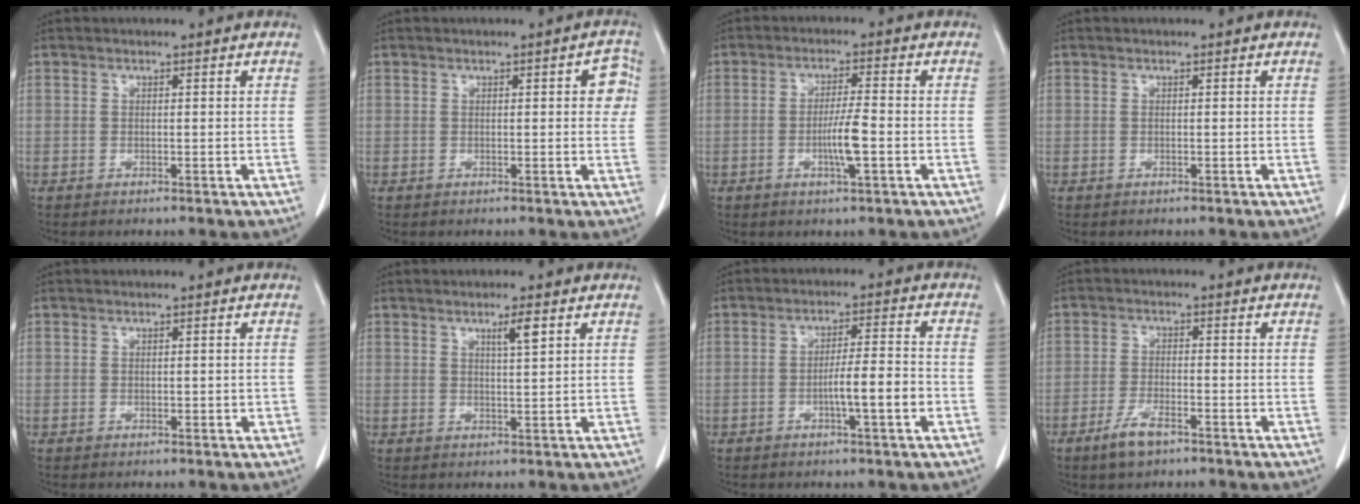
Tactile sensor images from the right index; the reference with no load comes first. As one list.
[{"total": 2.7, "force": [0.7, 1.2, 2.3], "torque": [-0.015, 0.004, 0.003]}, {"total": 5.0, "force": [-1.4, 0.1, 4.8], "torque": [-0.090, -0.006, -0.025]}, {"total": 0.0}, {"total": 0.9, "force": [0.0, 0.6, 0.7], "torque": [-0.010, 0.003, 0.003]}, {"total": 2.8, "force": [1.5, 0.0, 2.4], "torque": [-0.044, -0.002, 0.026]}, {"total": 6.0, "force": [-1.9, 0.2, 5.6], "torque": [-0.094, 0.005, -0.030]}, {"total": 4.5, "force": [-3.0, 1.3, 3.1], "torque": [-0.065, -0.003, -0.054]}]